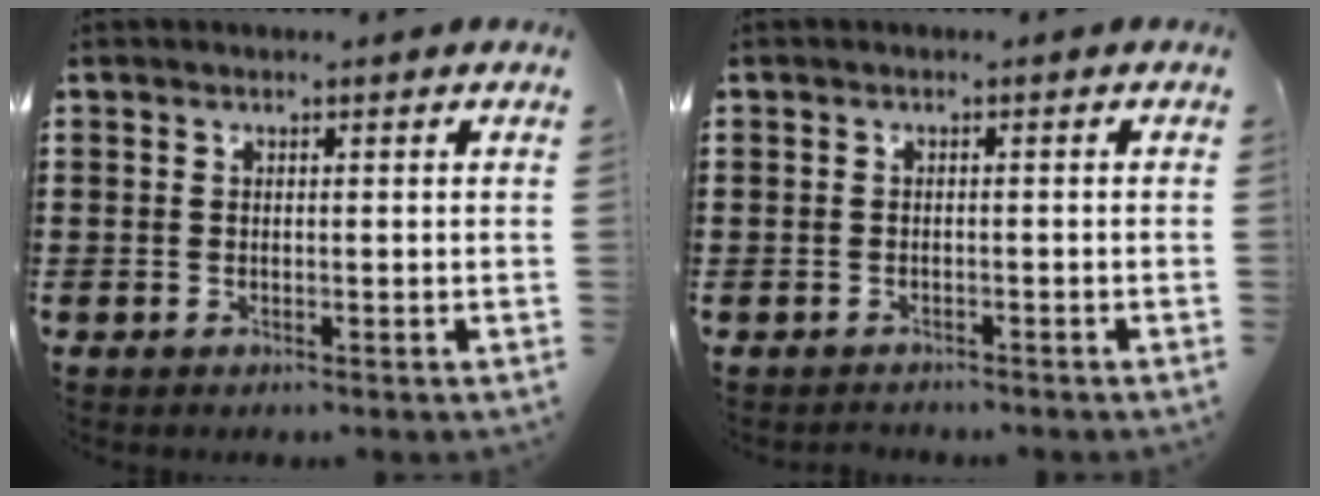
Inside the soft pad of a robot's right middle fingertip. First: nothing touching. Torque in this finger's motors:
{"motor_torque": [-1.49, 0.65, -0.95, -0.21]}